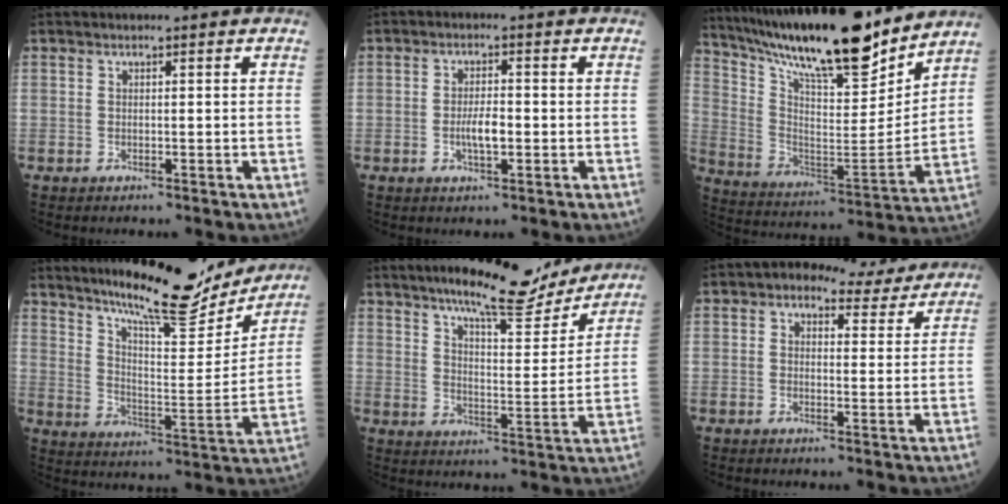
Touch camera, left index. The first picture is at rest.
{"total": 3.4, "force": [-0.7, 0.9, 3.2], "torque": [-0.064, 0.000, -0.012]}
{"total": 23.0, "force": [19.5, 3.1, 11.9], "torque": [-0.220, -0.015, 0.322]}
{"total": 18.0, "force": [16.0, 2.4, 8.1], "torque": [-0.130, -0.024, 0.237]}
{"total": 14.4, "force": [12.6, 2.2, 6.7], "torque": [-0.101, -0.011, 0.181]}
{"total": 6.8, "force": [5.4, 3.2, 2.6], "torque": [-0.032, 0.022, 0.064]}